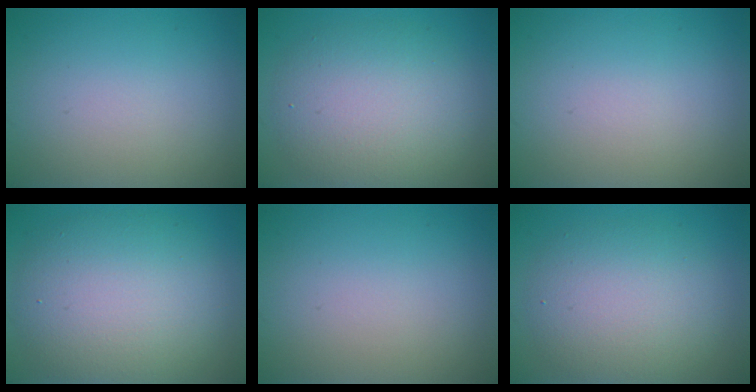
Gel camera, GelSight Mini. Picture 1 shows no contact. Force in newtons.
{"total": 6.3, "press": 6.3, "slide": 0.6}
{"total": 0.0}
{"total": 8.7, "press": 8.7, "slide": 0.7}
{"total": 0.0}
{"total": 5.6, "press": 5.6, "slide": 0.2}